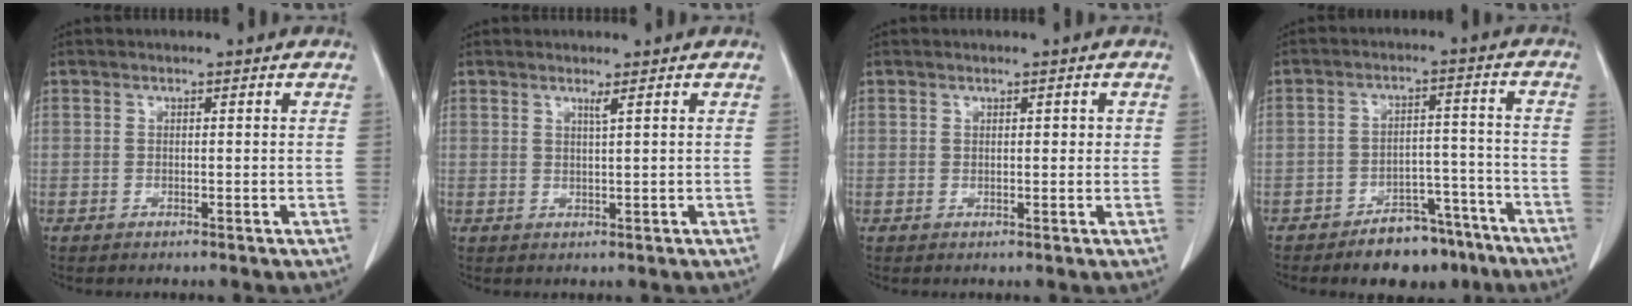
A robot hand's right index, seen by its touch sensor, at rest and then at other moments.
{"total": 1.0, "force": [0.6, -0.4, 0.7], "torque": [-0.021, -0.009, 0.013]}
{"total": 1.2, "force": [0.3, 0.6, 1.0], "torque": [-0.013, 0.002, 0.006]}
{"total": 9.4, "force": [-7.3, 4.4, 4.0], "torque": [-0.035, 0.023, -0.109]}